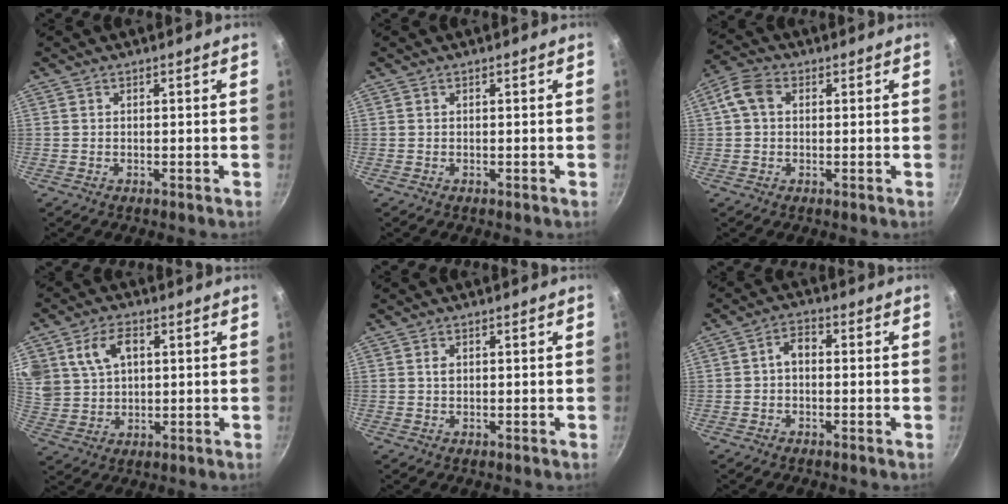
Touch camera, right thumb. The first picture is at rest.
{"total": 0.0}
{"total": 5.5, "force": [1.1, 4.1, 3.6], "torque": [-0.066, 0.013, 0.008]}
{"total": 11.5, "force": [4.1, 8.2, 6.9], "torque": [-0.125, 0.001, 0.083]}
{"total": 1.2, "force": [0.3, 0.8, 0.8], "torque": [-0.011, 0.002, 0.005]}
{"total": 3.4, "force": [-0.4, 2.3, 2.5], "torque": [-0.034, 0.016, -0.014]}